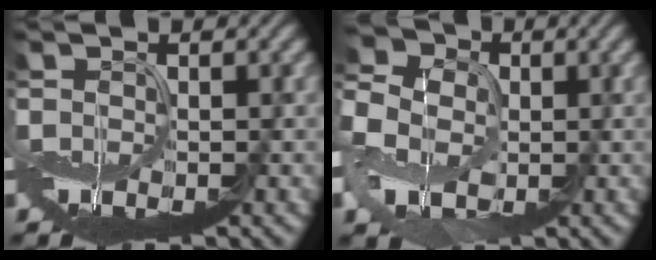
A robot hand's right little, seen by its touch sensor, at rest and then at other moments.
{"total": 9.2, "force": [-0.9, 7.6, 5.1], "torque": [-0.129, -0.008, -0.036]}